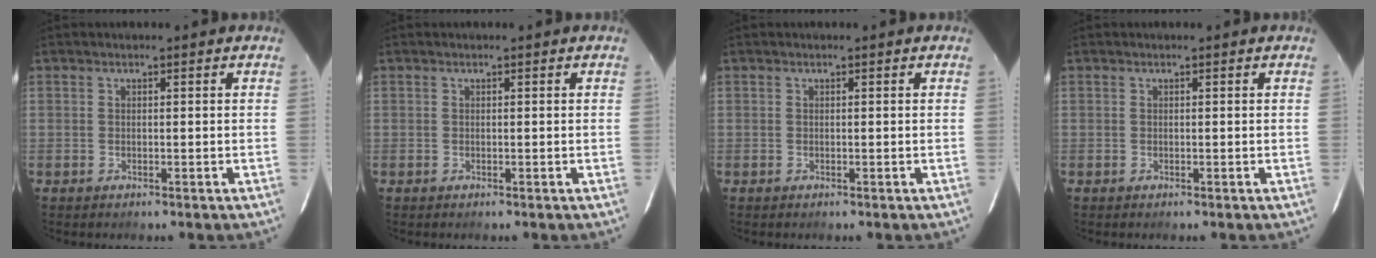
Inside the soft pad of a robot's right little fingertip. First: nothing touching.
{"total": 0.0}
{"total": 0.0}
{"total": 0.0}